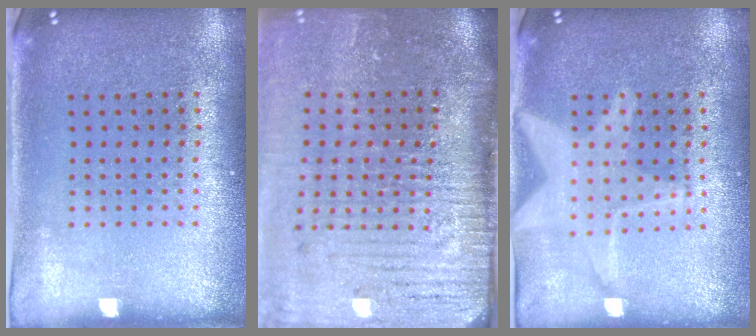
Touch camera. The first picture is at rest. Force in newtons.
{"total": 5.3, "press": 4.3, "slide": 3.1}
{"total": 3.1, "press": 3.1, "slide": 0.4}